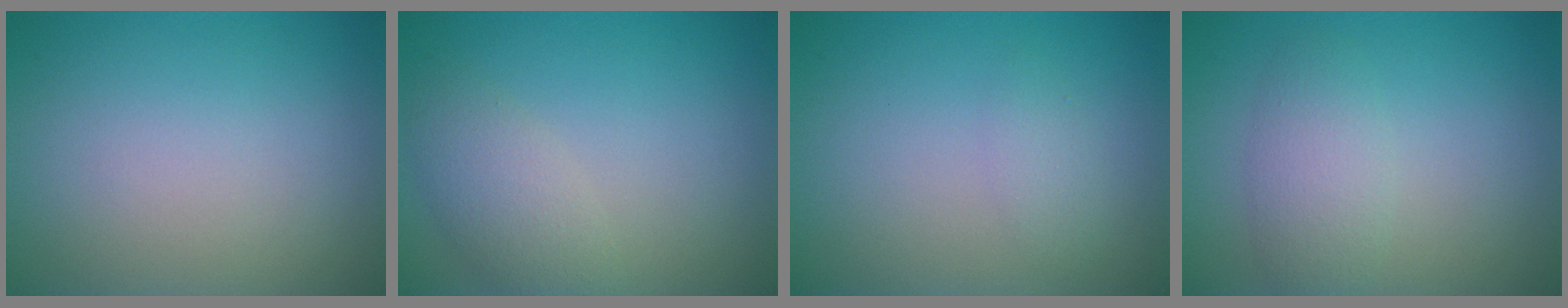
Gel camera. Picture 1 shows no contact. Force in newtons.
{"total": 3.0, "press": 3.0, "slide": 0.1}
{"total": 1.2, "press": 1.2, "slide": 0.1}
{"total": 3.0, "press": 3.0, "slide": 0.1}